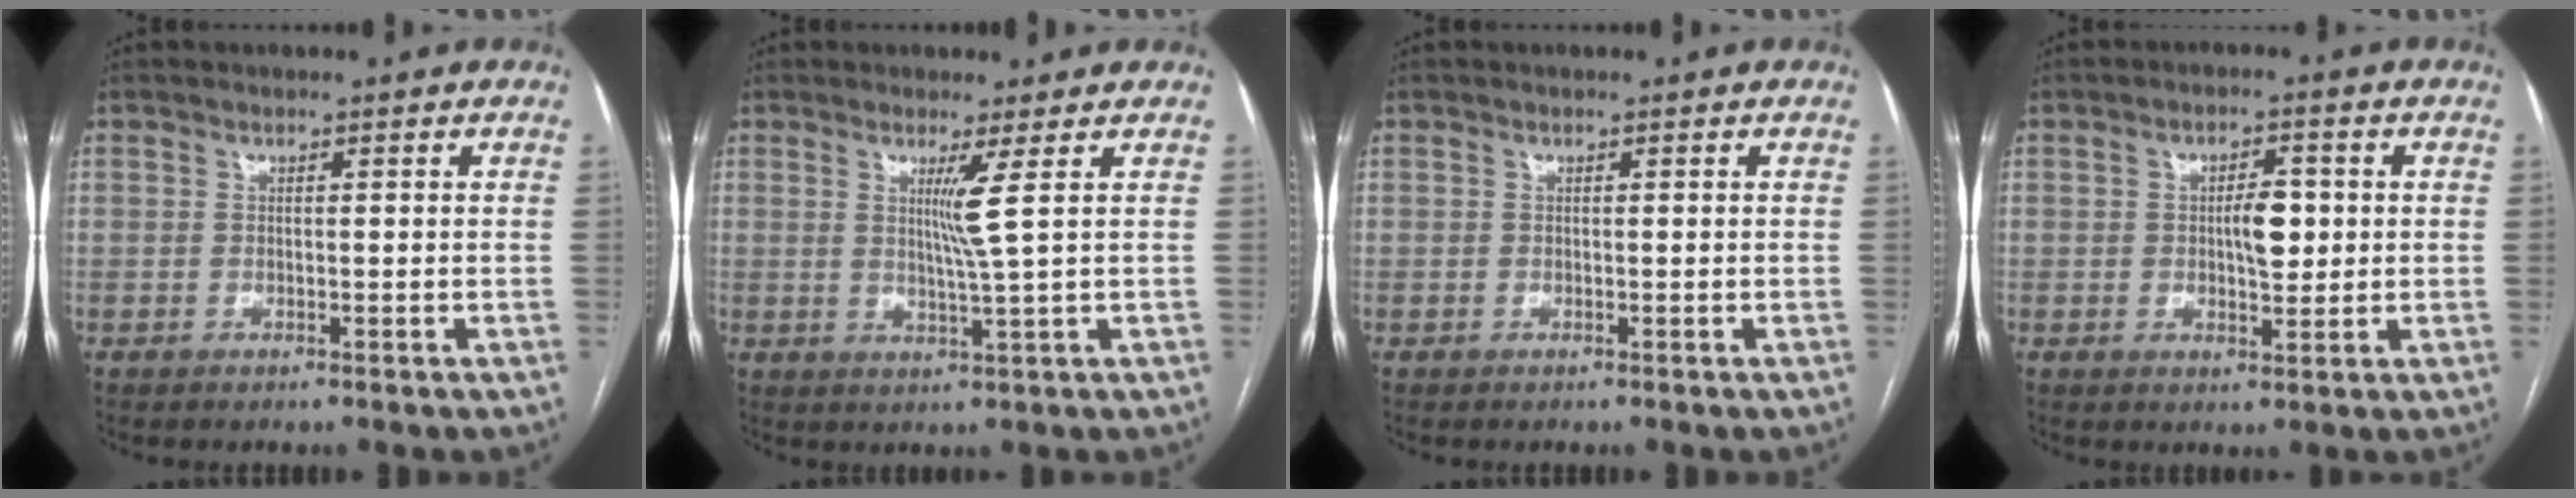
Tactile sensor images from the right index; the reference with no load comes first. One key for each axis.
{"total": 3.8, "fx": 1.2, "fy": -1.6, "fz": 3.2, "tx": -0.062, "ty": -0.013, "tz": 0.027}
{"total": 0.0}
{"total": 4.7, "fx": 0.3, "fy": 1.9, "fz": 4.3, "tx": -0.066, "ty": 0.005, "tz": 0.009}